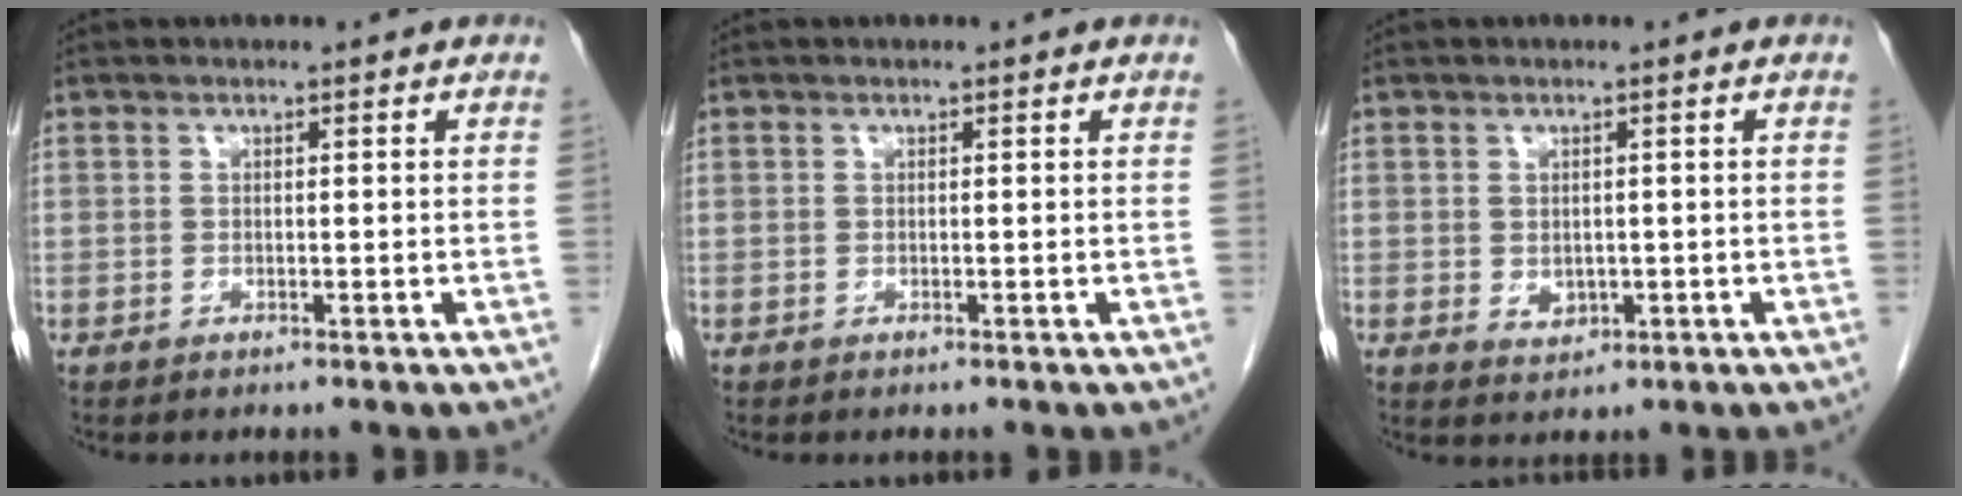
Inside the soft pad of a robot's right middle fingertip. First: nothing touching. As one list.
[{"total": 0.0}, {"total": 2.2, "force": [-0.2, 1.7, 1.4], "torque": [-0.027, -0.005, 0.006]}]